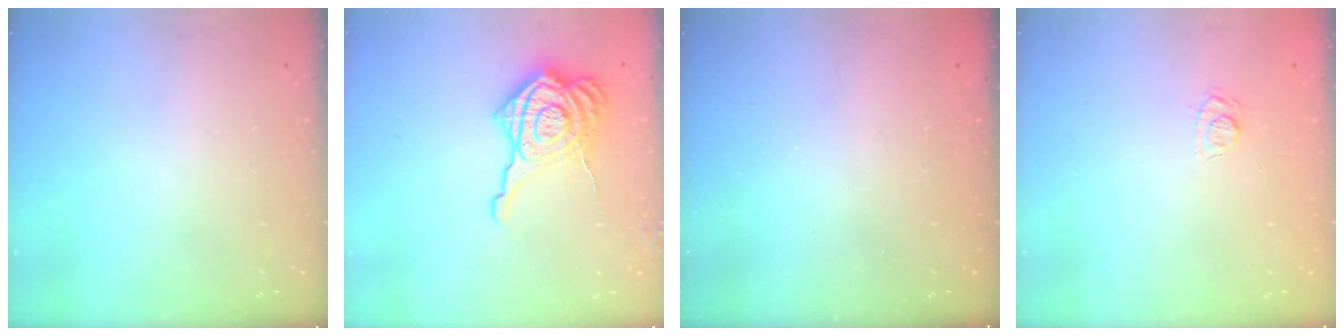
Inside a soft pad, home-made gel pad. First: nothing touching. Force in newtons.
{"total": 14.8, "press": 14.7, "slide": 1.5}
{"total": 2.3, "press": 2.2, "slide": 0.8}
{"total": 7.2, "press": 7.1, "slide": 1.5}